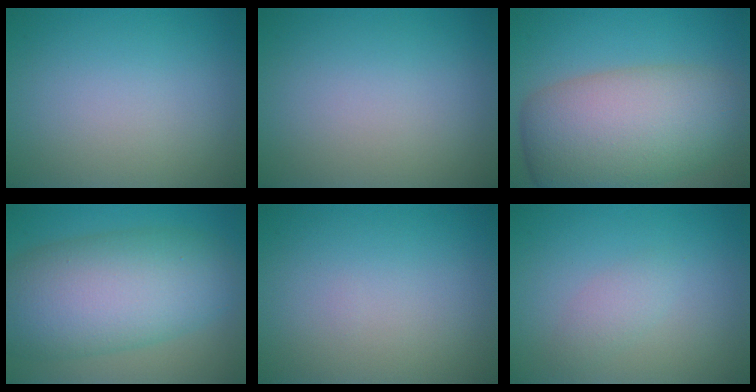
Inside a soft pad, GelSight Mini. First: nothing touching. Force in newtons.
{"total": 0.0}
{"total": 10.5, "press": 10.5, "slide": 0.7}
{"total": 10.9, "press": 10.9, "slide": 0.4}
{"total": 0.0}
{"total": 1.5, "press": 1.5, "slide": 0.1}